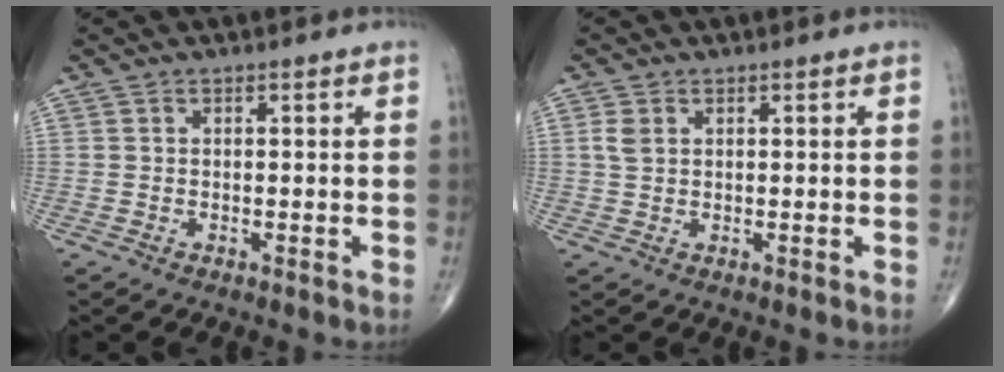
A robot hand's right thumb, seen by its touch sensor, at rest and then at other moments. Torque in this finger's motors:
{"motor_torque": [-0.31, 0.30, 0.03, -0.01, 0.00]}